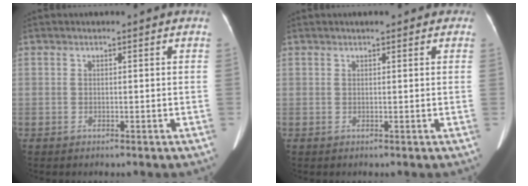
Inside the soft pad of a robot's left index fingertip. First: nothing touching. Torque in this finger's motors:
{"motor_torque": [0.25, -0.40, 0.25, 0.04]}